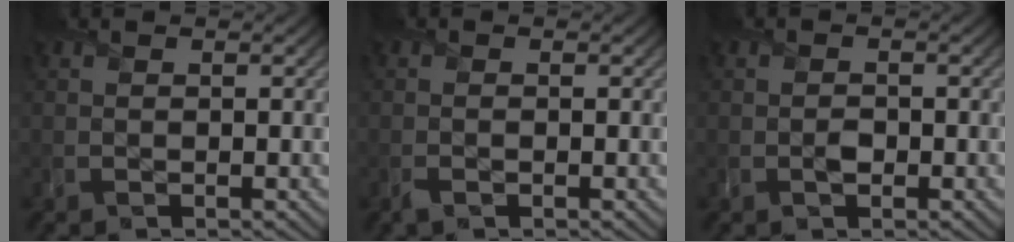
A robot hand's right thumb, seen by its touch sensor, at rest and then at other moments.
{"total": 0.7, "force": [-0.5, 0.3, 0.4], "torque": [-0.009, -0.002, -0.009]}
{"total": 1.1, "force": [-0.3, 0.8, 0.5], "torque": [-0.005, -0.002, -0.009]}